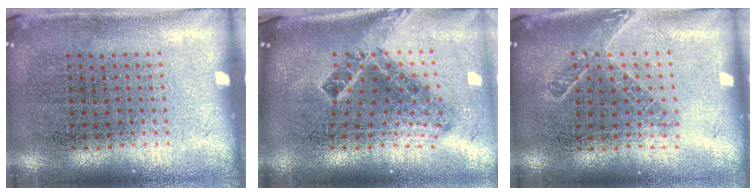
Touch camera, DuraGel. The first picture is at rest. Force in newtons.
{"total": 2.2, "press": 1.4, "slide": 1.7}
{"total": 1.6, "press": 1.2, "slide": 1.0}